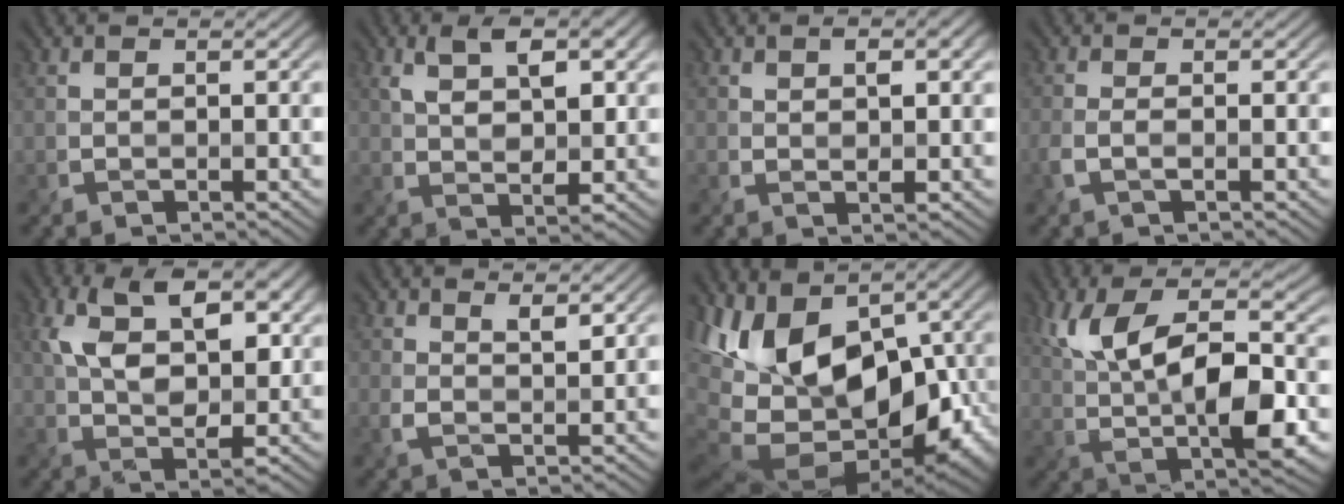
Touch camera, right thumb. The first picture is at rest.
{"total": 6.7, "force": [2.3, 3.2, 5.4], "torque": [-0.097, -0.003, 0.039]}
{"total": 2.7, "force": [0.8, 1.2, 2.3], "torque": [-0.037, 0.000, 0.013]}
{"total": 1.3, "force": [-0.8, 0.3, 1.1], "torque": [-0.025, 0.000, -0.022]}
{"total": 10.4, "force": [2.9, 5.7, 8.1], "torque": [-0.154, 0.001, 0.048]}
{"total": 2.4, "force": [1.5, 0.7, 1.7], "torque": [-0.033, -0.006, 0.028]}
{"total": 19.2, "force": [-0.7, 10.8, 15.9], "torque": [-0.255, -0.021, 0.014]}
{"total": 12.4, "force": [1.8, 5.0, 11.2], "torque": [-0.196, -0.004, 0.029]}